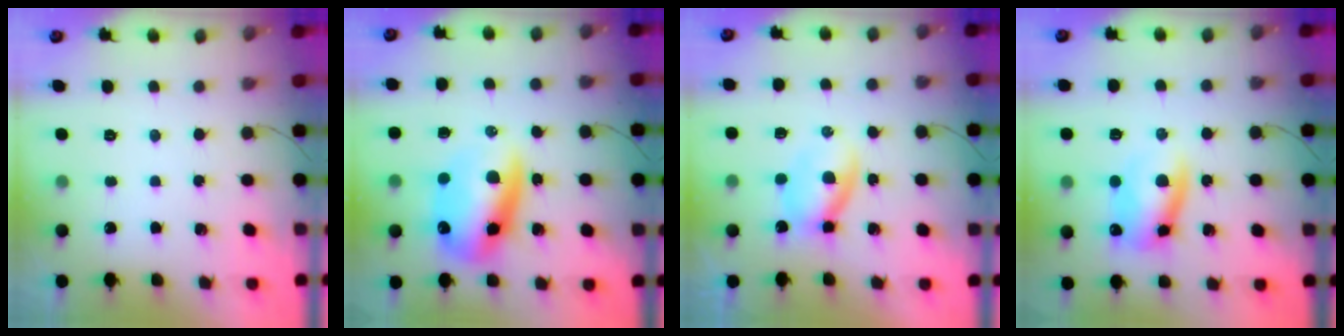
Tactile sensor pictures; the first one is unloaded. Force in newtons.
{"total": 13.4, "press": 12.9, "slide": 3.7}
{"total": 4.8, "press": 4.7, "slide": 0.6}
{"total": 10.5, "press": 10.4, "slide": 1.6}